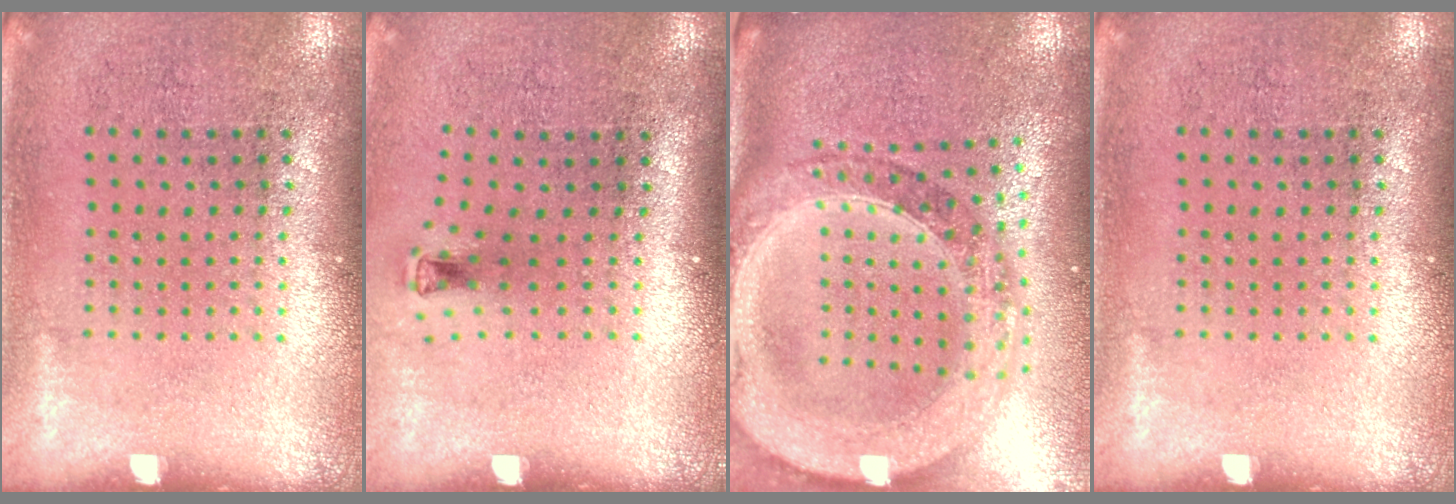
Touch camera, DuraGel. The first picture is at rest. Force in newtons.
{"total": 0.7, "press": 0.3, "slide": 0.6}
{"total": 2.6, "press": 2.3, "slide": 1.3}
{"total": 0.0}